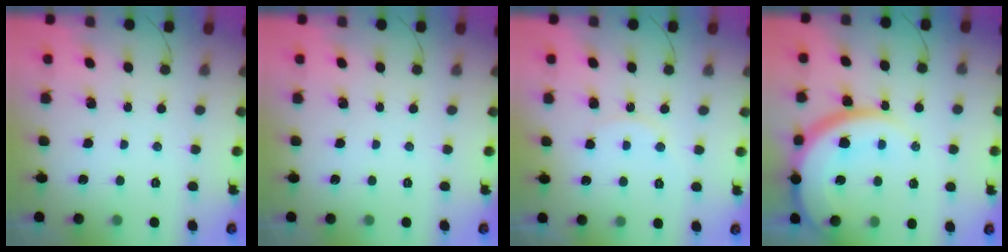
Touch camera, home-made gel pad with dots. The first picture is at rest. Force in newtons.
{"total": 0.0}
{"total": 4.0, "press": 3.9, "slide": 0.7}
{"total": 18.4, "press": 18.2, "slide": 2.9}